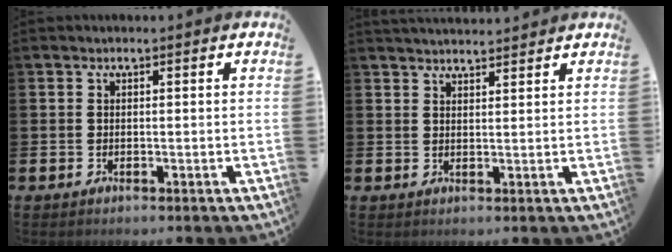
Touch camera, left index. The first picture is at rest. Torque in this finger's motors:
{"motor_torque": [0.02, -2.12, 0.03, 0.01]}